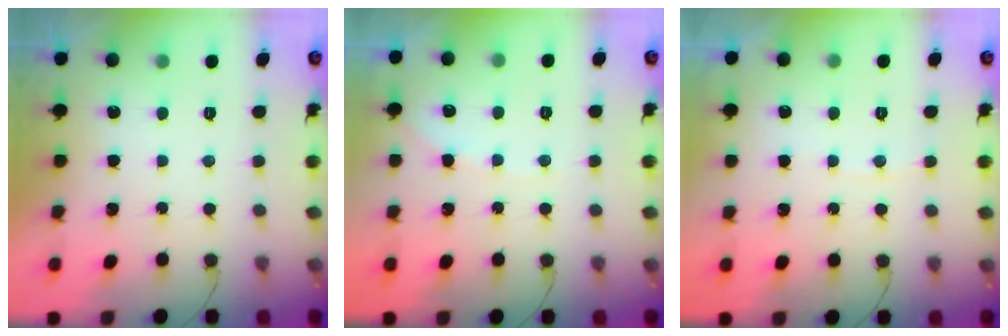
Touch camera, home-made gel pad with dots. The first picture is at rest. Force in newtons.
{"total": 4.4, "press": 4.4, "slide": 0.6}
{"total": 2.5, "press": 2.5, "slide": 0.3}